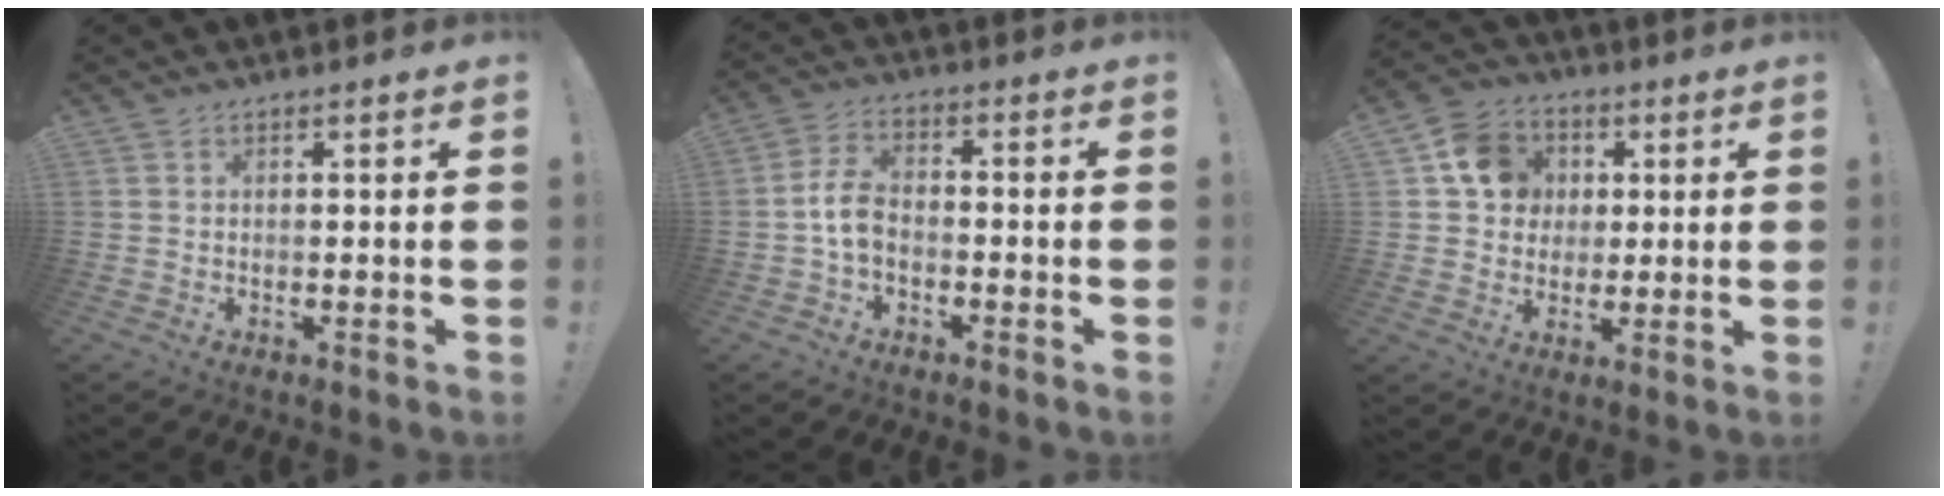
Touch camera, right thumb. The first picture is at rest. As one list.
[{"total": 7.5, "force": [-1.7, 4.7, 5.6], "torque": [-0.120, 0.006, -0.029]}, {"total": 12.4, "force": [3.1, 11.0, 5.0], "torque": [-0.058, 0.000, 0.065]}]